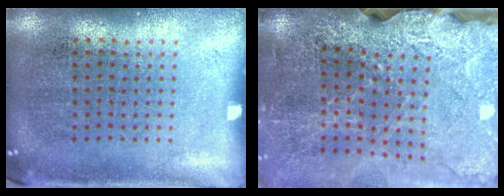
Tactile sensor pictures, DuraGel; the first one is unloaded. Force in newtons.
{"total": 3.7, "press": 3.1, "slide": 1.9}